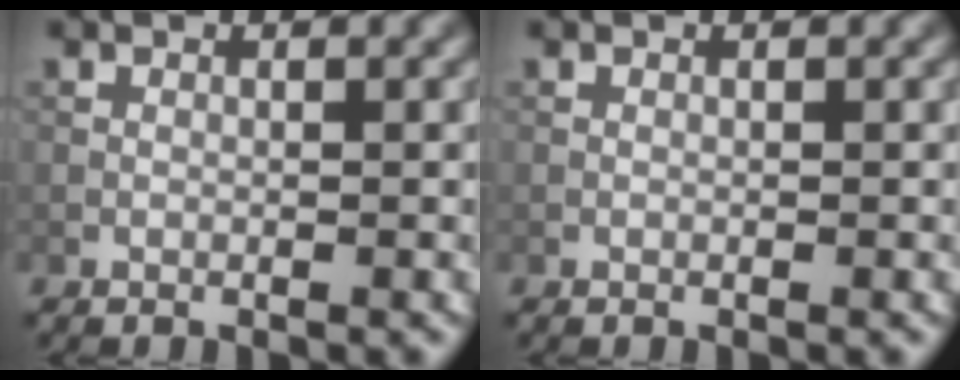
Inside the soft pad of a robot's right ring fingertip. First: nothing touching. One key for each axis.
{"total": 0.0}